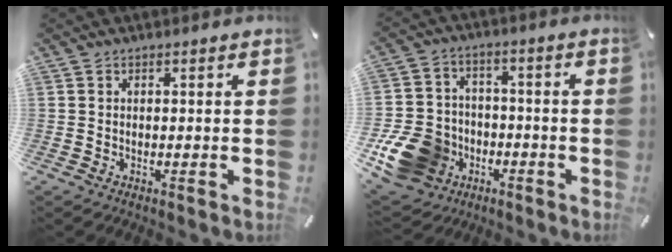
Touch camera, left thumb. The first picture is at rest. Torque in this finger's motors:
{"motor_torque": [0.86, 1.60, 0.31, 0.16, 0.23]}